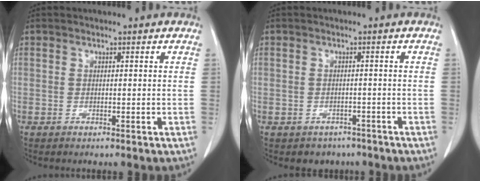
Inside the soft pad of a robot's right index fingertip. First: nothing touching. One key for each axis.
{"total": 3.3, "fx": -2.4, "fy": 2.4, "fz": -0.1, "tx": -0.001, "ty": 0.012, "tz": -0.032}